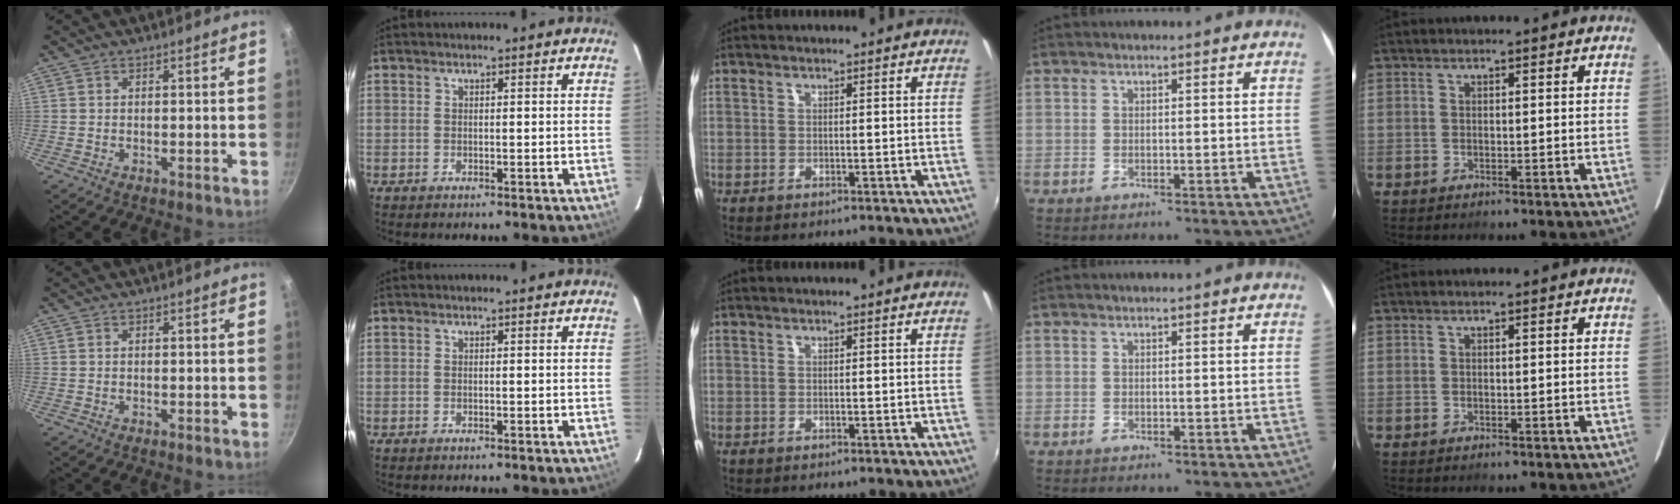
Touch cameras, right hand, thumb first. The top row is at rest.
{}